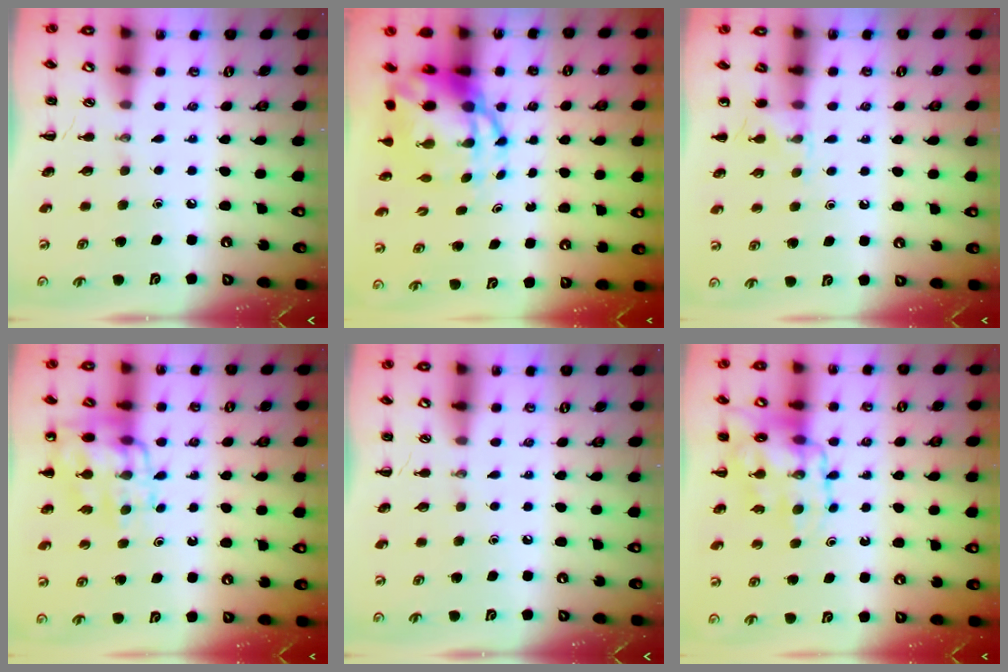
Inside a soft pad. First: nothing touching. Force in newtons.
{"total": 9.2, "press": 9.0, "slide": 2.2}
{"total": 7.4, "press": 7.1, "slide": 2.2}
{"total": 12.5, "press": 12.3, "slide": 2.5}
{"total": 0.0}
{"total": 12.7, "press": 12.5, "slide": 2.4}